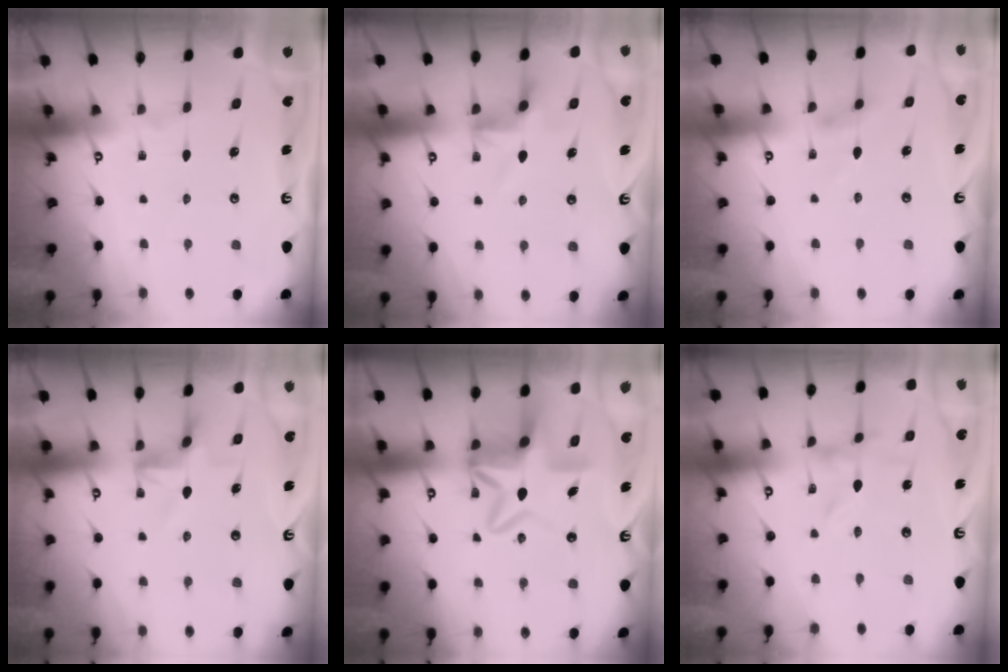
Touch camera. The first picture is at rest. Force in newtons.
{"total": 3.6, "press": 3.4, "slide": 1.3}
{"total": 2.7, "press": 2.7, "slide": 0.4}
{"total": 3.7, "press": 3.4, "slide": 1.5}
{"total": 9.8, "press": 9.7, "slide": 1.9}
{"total": 0.0}